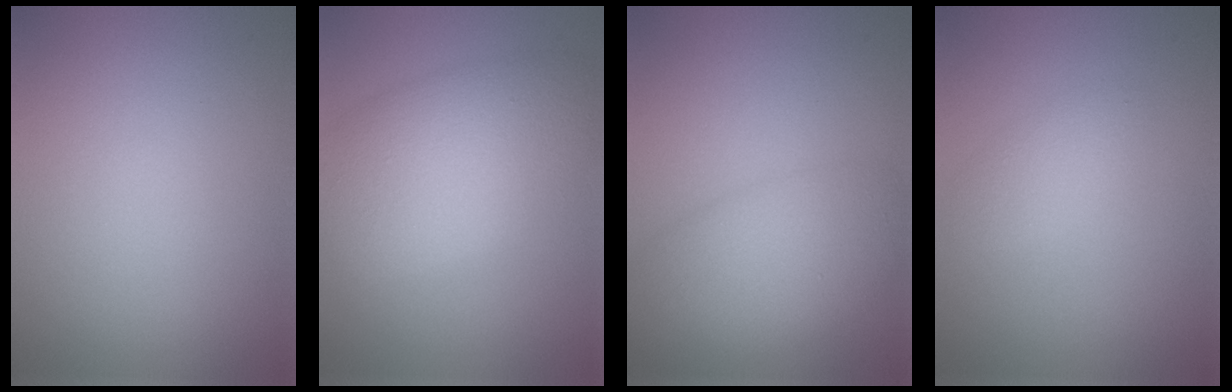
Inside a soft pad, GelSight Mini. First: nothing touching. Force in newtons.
{"total": 7.9, "press": 7.9, "slide": 0.4}
{"total": 5.7, "press": 5.7, "slide": 0.2}
{"total": 1.5, "press": 1.5, "slide": 0.0}